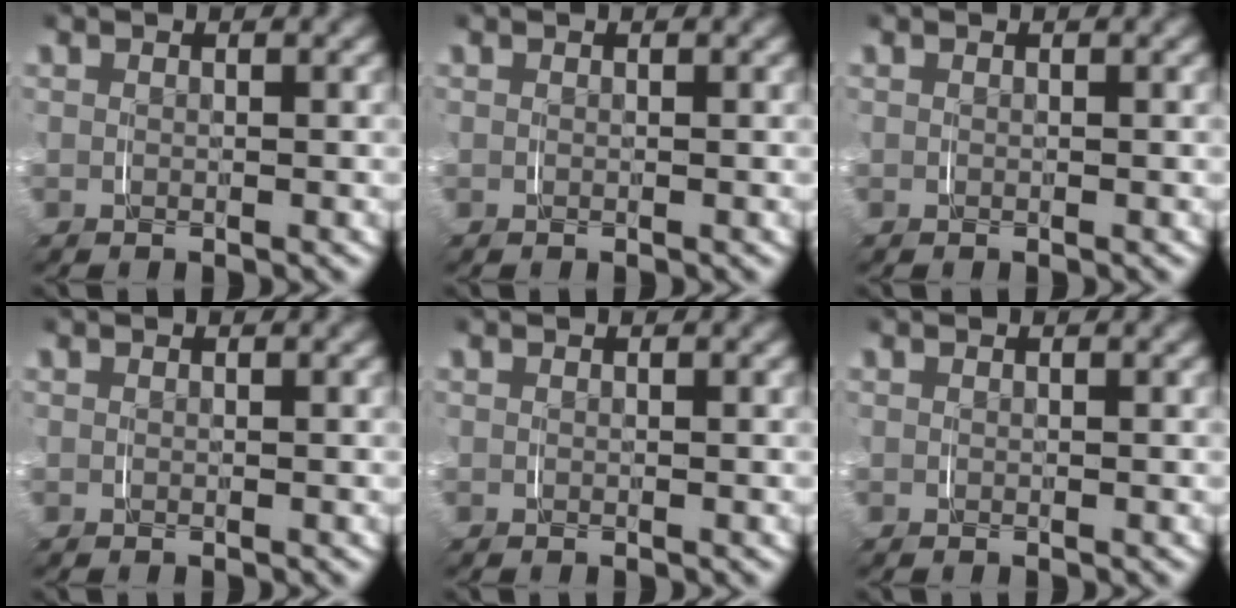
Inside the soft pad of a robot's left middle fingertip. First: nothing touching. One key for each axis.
{"total": 0.0}
{"total": 0.0}
{"total": 0.0}
{"total": 0.0}
{"total": 0.0}